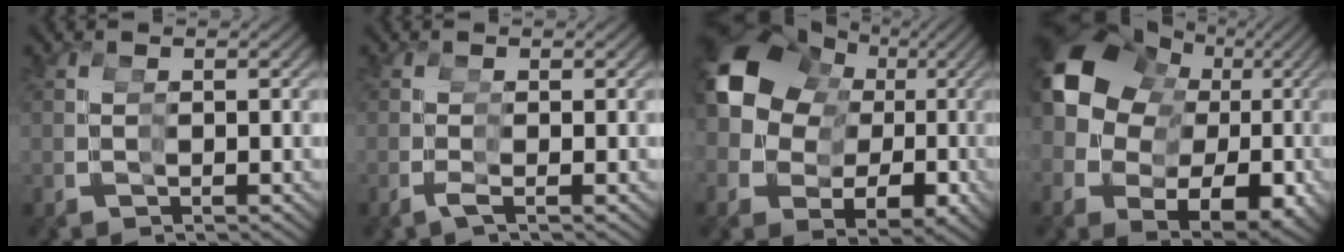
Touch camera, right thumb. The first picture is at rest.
{"total": 1.0, "force": [-0.5, -0.4, 0.8], "torque": [-0.024, -0.005, -0.007]}
{"total": 15.4, "force": [2.0, 11.8, 9.7], "torque": [-0.223, -0.042, 0.049]}
{"total": 16.9, "force": [1.2, 12.6, 11.2], "torque": [-0.243, -0.050, 0.042]}